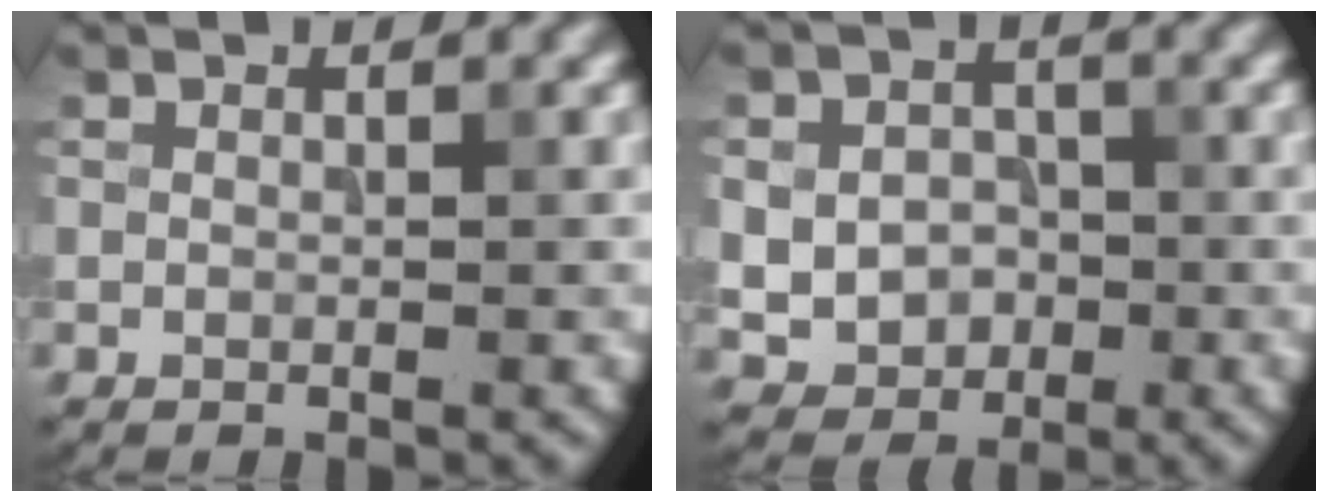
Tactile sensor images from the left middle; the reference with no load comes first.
{"total": 4.7, "force": [-0.7, 4.0, 2.4], "torque": [-0.034, -0.007, -0.022]}